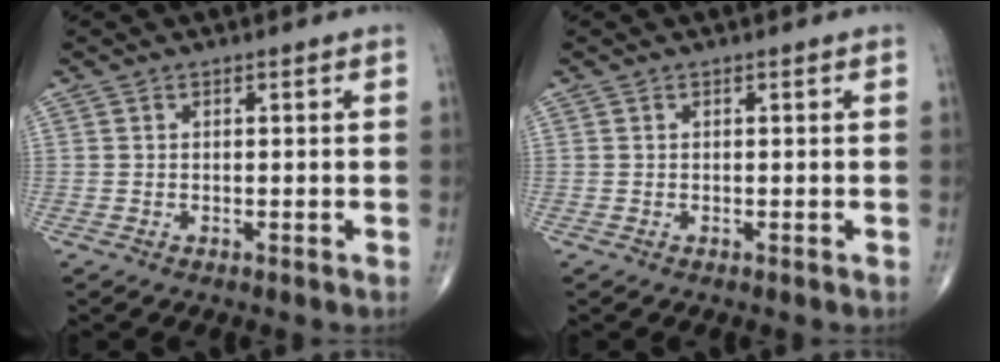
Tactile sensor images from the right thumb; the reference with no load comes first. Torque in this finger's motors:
{"motor_torque": [0.00, 0.00, -0.07, 0.07, 0.00]}